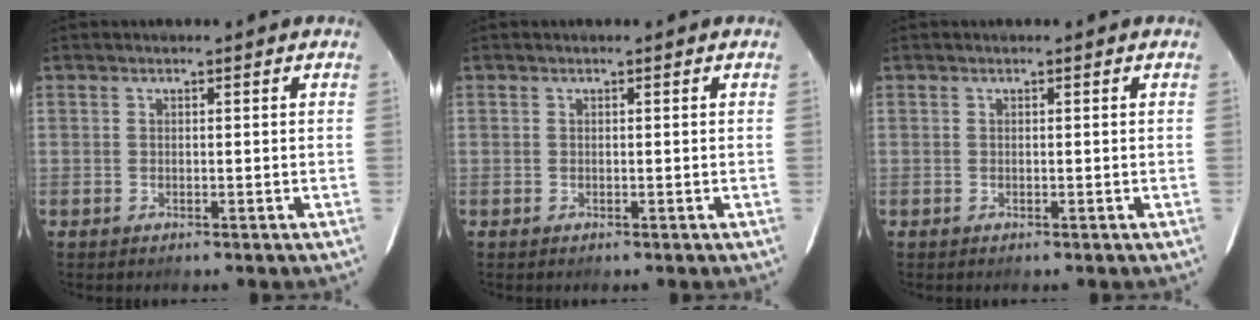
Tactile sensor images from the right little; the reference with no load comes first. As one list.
[{"total": 0.0}, {"total": 0.0}]